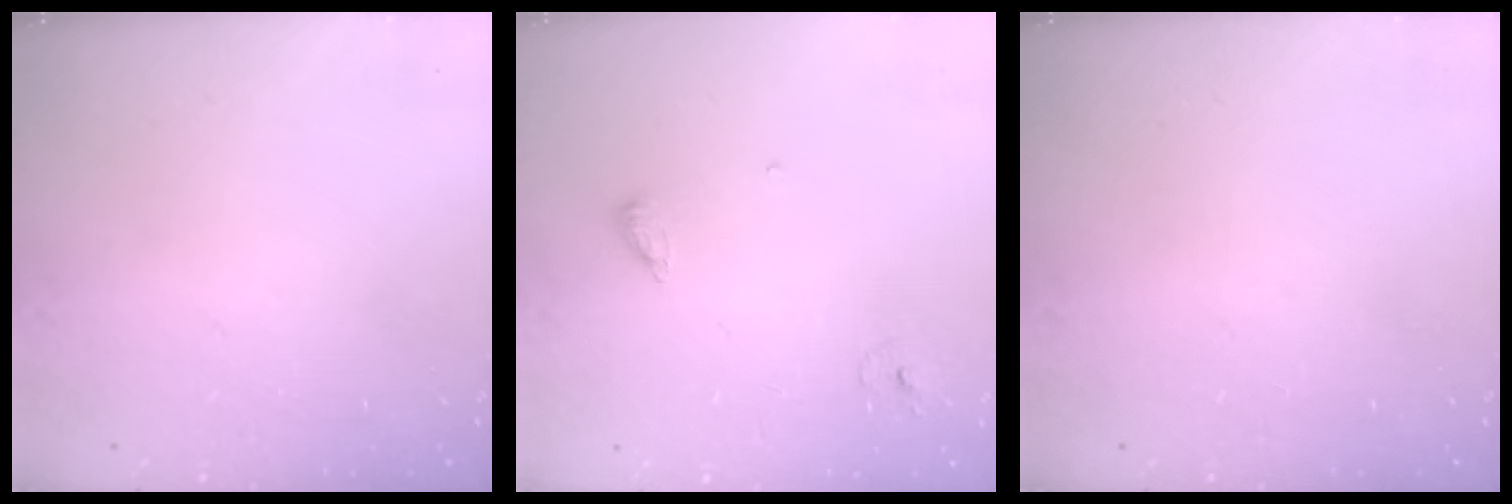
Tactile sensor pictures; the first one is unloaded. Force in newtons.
{"total": 6.4, "press": 6.4, "slide": 0.5}
{"total": 0.0}